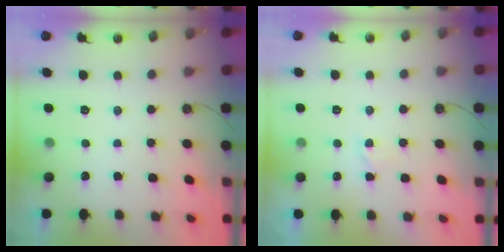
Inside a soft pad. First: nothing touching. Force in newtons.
{"total": 0.9, "press": 0.9, "slide": 0.2}